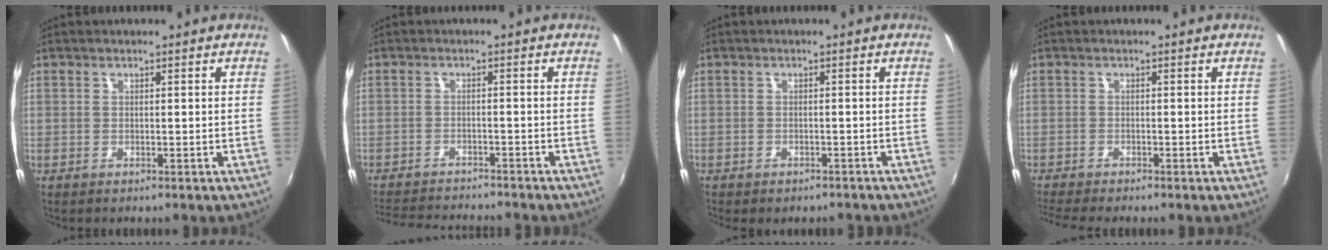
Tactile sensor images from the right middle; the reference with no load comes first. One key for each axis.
{"total": 10.7, "fx": -10.0, "fy": 1.7, "fz": 3.6, "tx": -0.093, "ty": -0.011, "tz": -0.154}
{"total": 3.6, "fx": -3.0, "fy": 1.5, "fz": 1.4, "tx": -0.030, "ty": -0.018, "tz": -0.039}
{"total": 4.3, "fx": -3.9, "fy": -0.2, "fz": 1.8, "tx": -0.049, "ty": -0.021, "tz": -0.070}